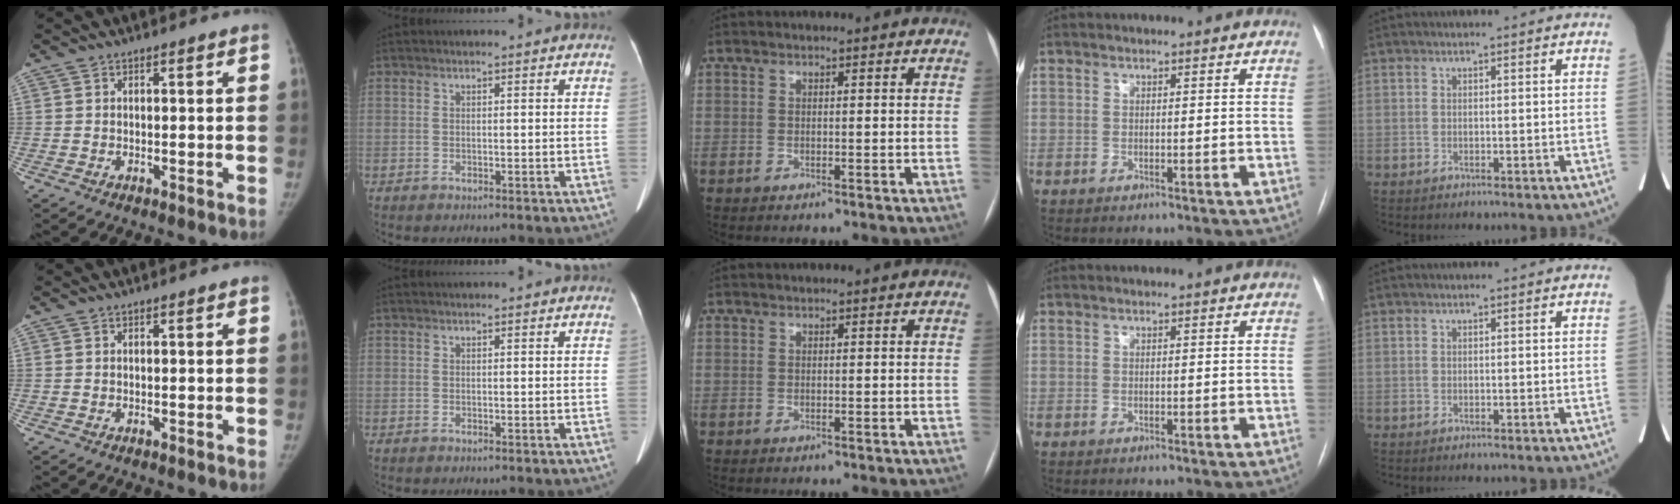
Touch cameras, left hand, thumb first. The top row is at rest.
{}